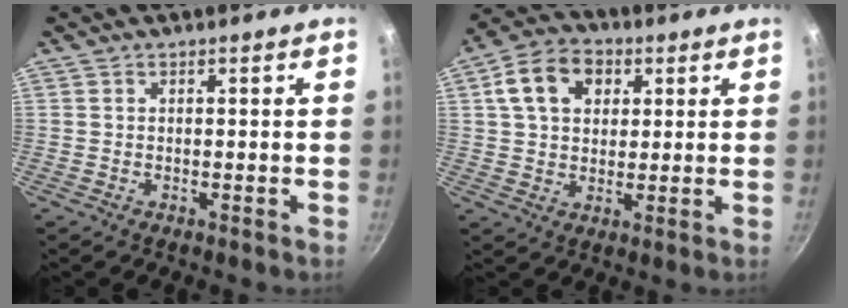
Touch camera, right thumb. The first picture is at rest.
{"total": 11.1, "force": [3.5, 8.2, 6.6], "torque": [-0.098, 0.009, 0.047]}